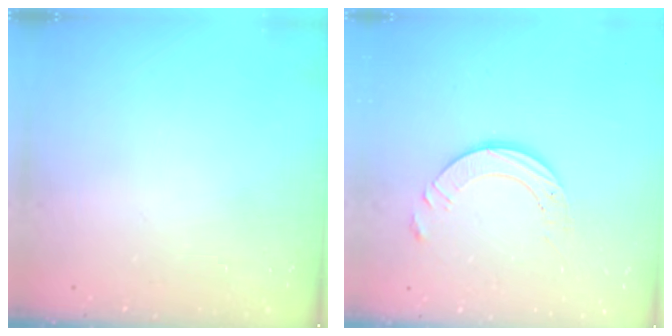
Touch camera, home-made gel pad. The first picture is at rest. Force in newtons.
{"total": 8.8, "press": 8.7, "slide": 0.9}